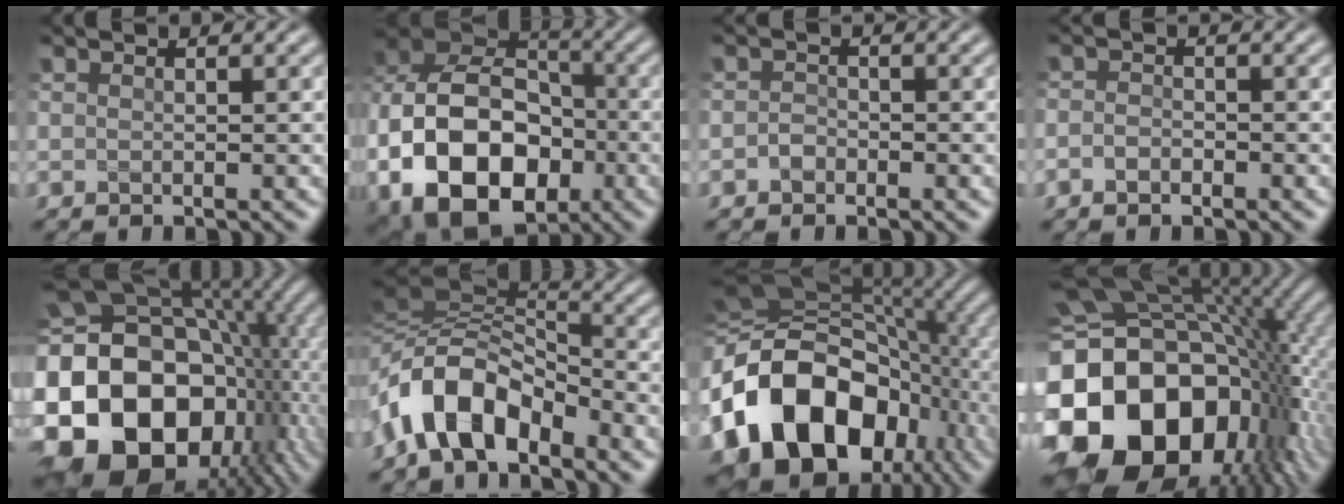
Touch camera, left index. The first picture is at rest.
{"total": 16.6, "force": [-4.9, 11.8, 10.5], "torque": [-0.203, -0.006, -0.094]}
{"total": 1.0, "force": [-0.6, 0.7, 0.3], "torque": [-0.005, 0.007, -0.014]}
{"total": 1.2, "force": [-0.7, 0.7, 0.6], "torque": [-0.014, 0.005, -0.017]}
{"total": 22.0, "force": [-3.1, 16.9, 13.7], "torque": [-0.273, -0.010, -0.063]}
{"total": 8.2, "force": [-3.8, 4.2, 5.9], "torque": [-0.105, 0.021, -0.080]}
{"total": 19.1, "force": [-4.6, 13.9, 12.2], "torque": [-0.247, -0.011, -0.079]}
{"total": 19.7, "force": [-3.3, 14.8, 12.6], "torque": [-0.245, -0.015, -0.044]}